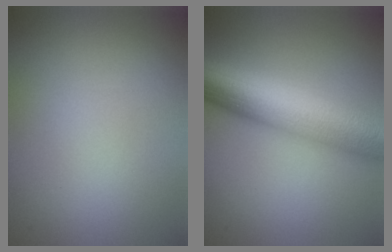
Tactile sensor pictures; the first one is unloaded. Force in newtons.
{"total": 10.7, "press": 10.7, "slide": 0.2}